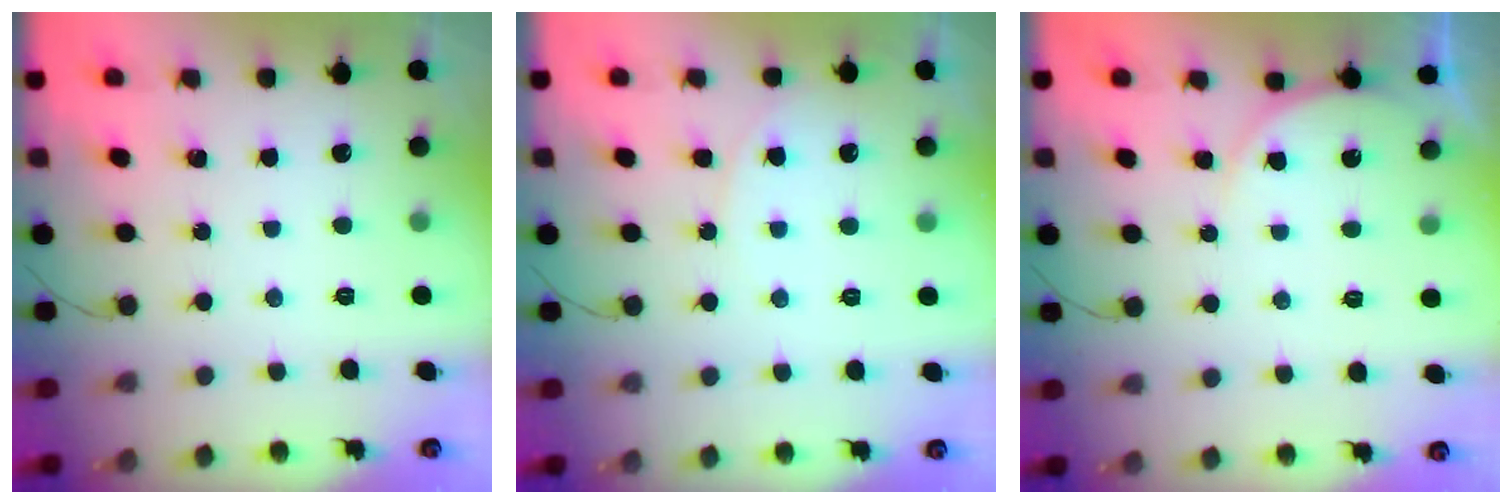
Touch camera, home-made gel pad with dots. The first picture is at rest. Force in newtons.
{"total": 5.7, "press": 5.7, "slide": 0.4}
{"total": 4.6, "press": 4.6, "slide": 0.4}